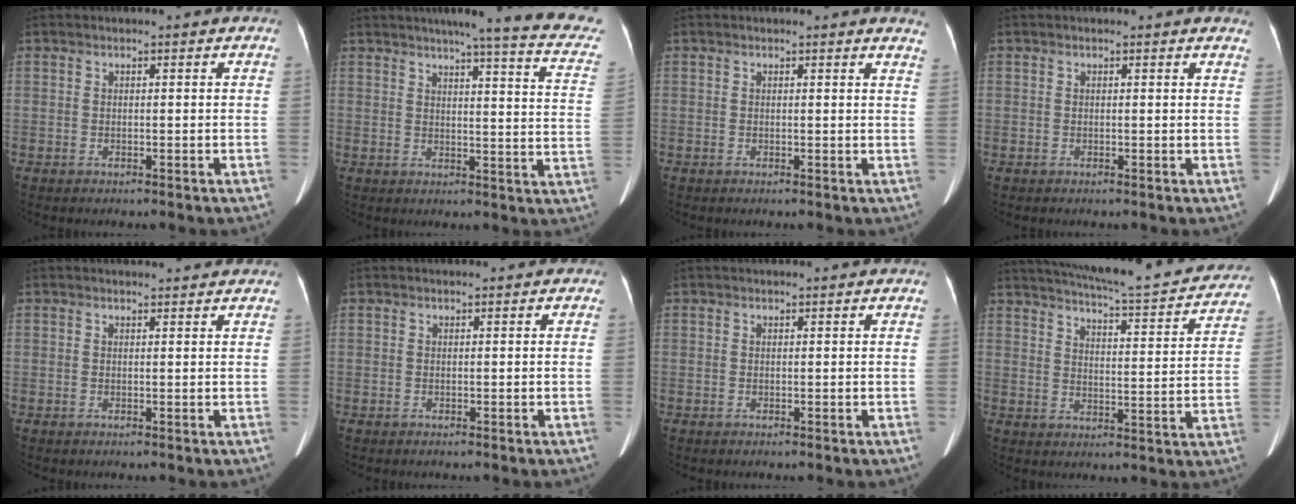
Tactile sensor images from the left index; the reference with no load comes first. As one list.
[{"total": 19.2, "force": [16.5, 0.6, 9.6], "torque": [-0.116, -0.048, 0.176]}, {"total": 3.6, "force": [3.6, 0.2, 0.7], "torque": [-0.006, -0.016, 0.014]}, {"total": 2.2, "force": [2.2, 0.2, 0.4], "torque": [-0.009, -0.007, 0.006]}, {"total": 2.7, "force": [2.7, 0.3, 0.5], "torque": [-0.012, 0.011, 0.032]}, {"total": 0.0}, {"total": 0.7, "force": [0.7, 0.0, 0.3], "torque": [-0.001, 0.013, 0.012]}, {"total": 22.7, "force": [20.5, 2.9, 9.2], "torque": [-0.144, -0.019, 0.260]}]